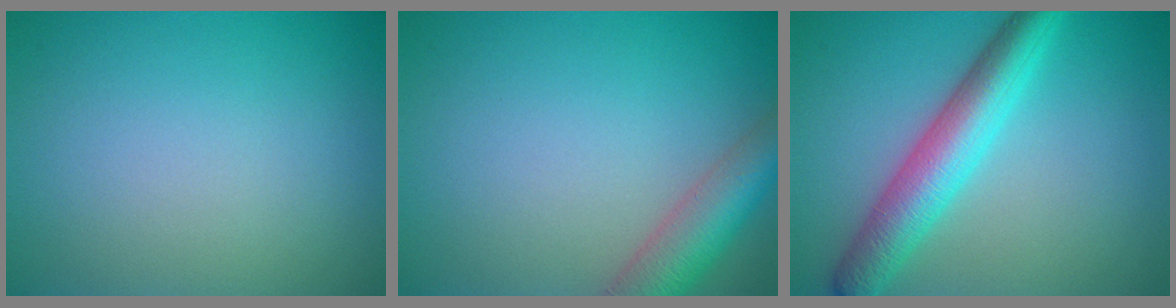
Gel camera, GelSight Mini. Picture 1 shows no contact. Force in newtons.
{"total": 5.0, "press": 5.0, "slide": 0.3}
{"total": 5.9, "press": 5.9, "slide": 0.2}